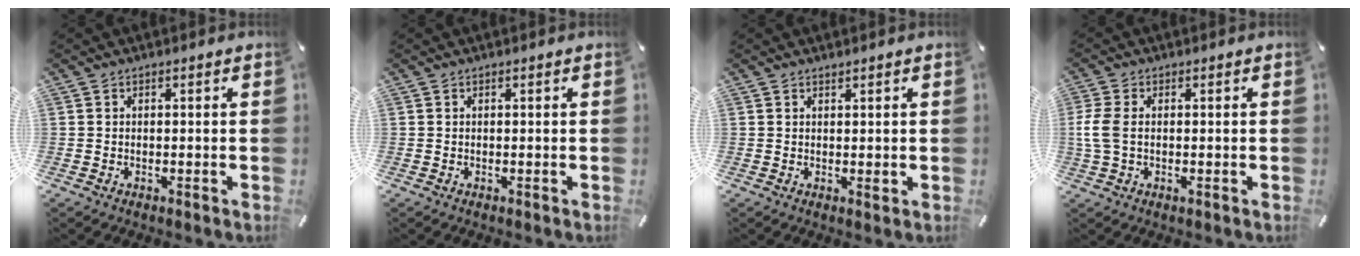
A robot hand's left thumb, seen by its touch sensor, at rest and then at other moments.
{"total": 0.0}
{"total": 0.8, "force": [0.4, 0.4, 0.6], "torque": [-0.012, -0.001, 0.007]}
{"total": 5.1, "force": [0.0, 2.6, 4.3], "torque": [-0.105, -0.006, -0.004]}